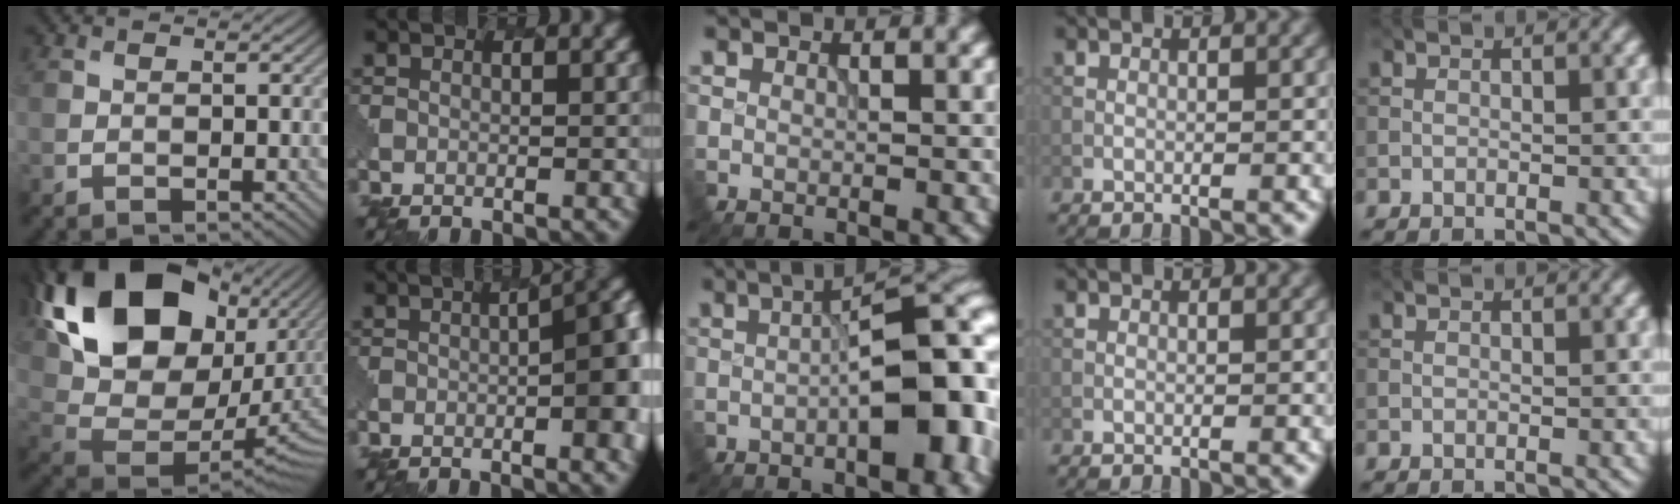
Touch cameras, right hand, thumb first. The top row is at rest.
{"thumb": {"total": 19.7, "force": [8.5, 13.1, 12.1], "torque": [-0.268, 0.019, 0.183]}, "index": {"total": 8.7, "force": [-1.8, 2.7, 8.1], "torque": [-0.071, 0.010, -0.029]}, "middle": {"total": 9.4, "force": [-1.3, 3.1, 8.7], "torque": [-0.106, 0.006, -0.021]}}